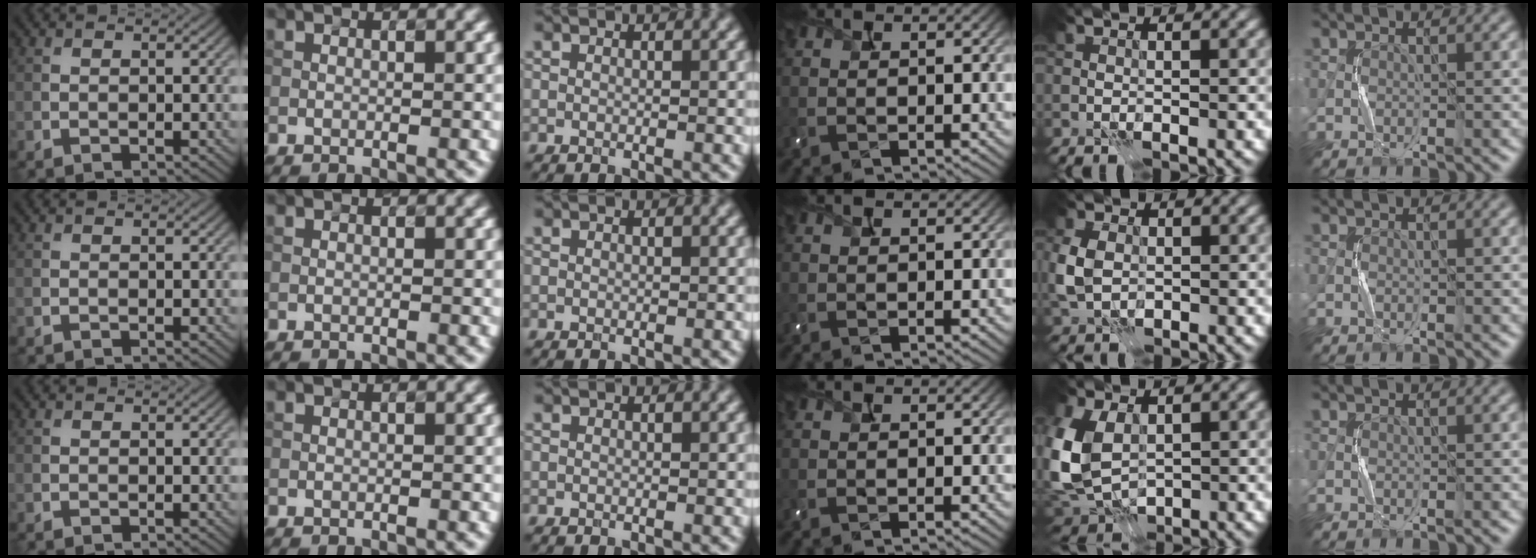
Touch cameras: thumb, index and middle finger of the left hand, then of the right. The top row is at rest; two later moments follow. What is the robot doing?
{"motion": "press", "object": "camera"}